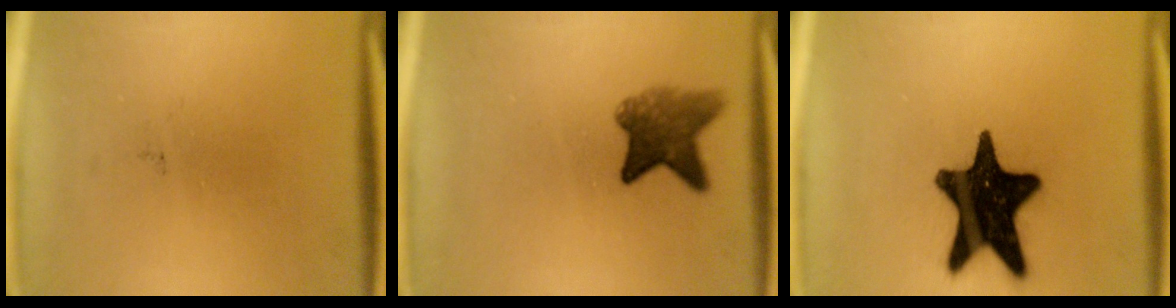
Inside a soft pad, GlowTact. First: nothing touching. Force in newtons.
{"total": 5.9}
{"total": 19.1}